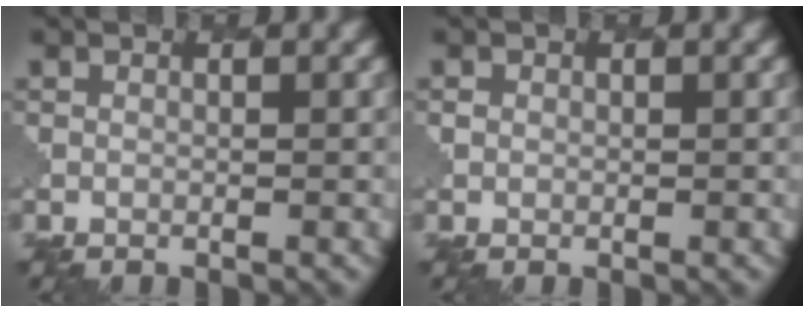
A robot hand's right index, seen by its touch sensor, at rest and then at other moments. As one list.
[{"total": 0.6, "force": [0.1, 0.5, -0.2], "torque": [0.005, 0.000, -0.003]}]